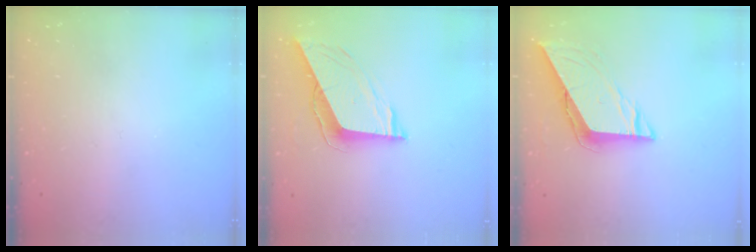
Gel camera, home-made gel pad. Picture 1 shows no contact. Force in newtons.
{"total": 8.9, "press": 8.9, "slide": 1.2}
{"total": 7.8, "press": 7.8, "slide": 0.4}